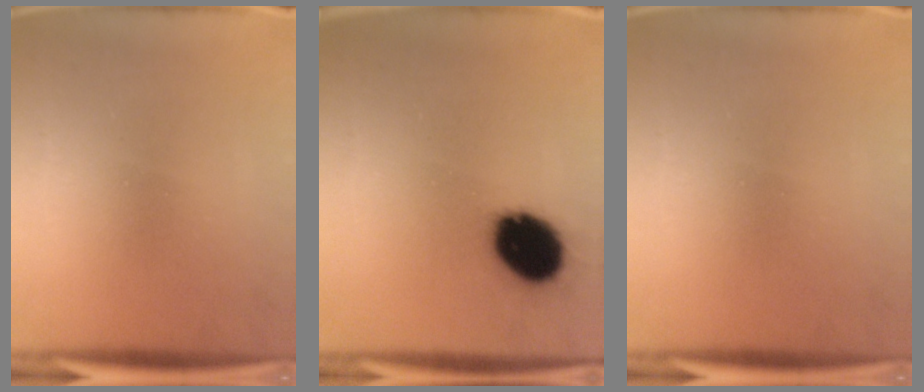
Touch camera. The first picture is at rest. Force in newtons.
{"total": 14.8}
{"total": 0.0}